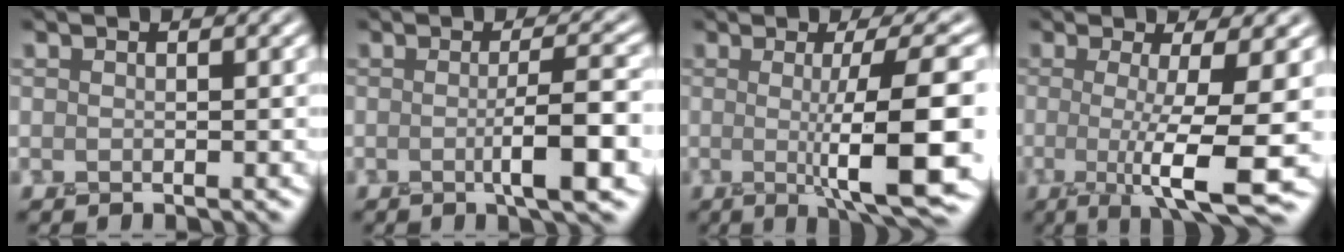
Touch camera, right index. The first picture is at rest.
{"total": 5.0, "force": [-0.8, 0.8, 4.8], "torque": [-0.072, -0.001, -0.015]}
{"total": 10.2, "force": [-0.9, 1.8, 10.0], "torque": [-0.125, -0.009, -0.011]}
{"total": 8.1, "force": [-0.9, 1.5, 8.0], "torque": [-0.117, -0.012, -0.015]}